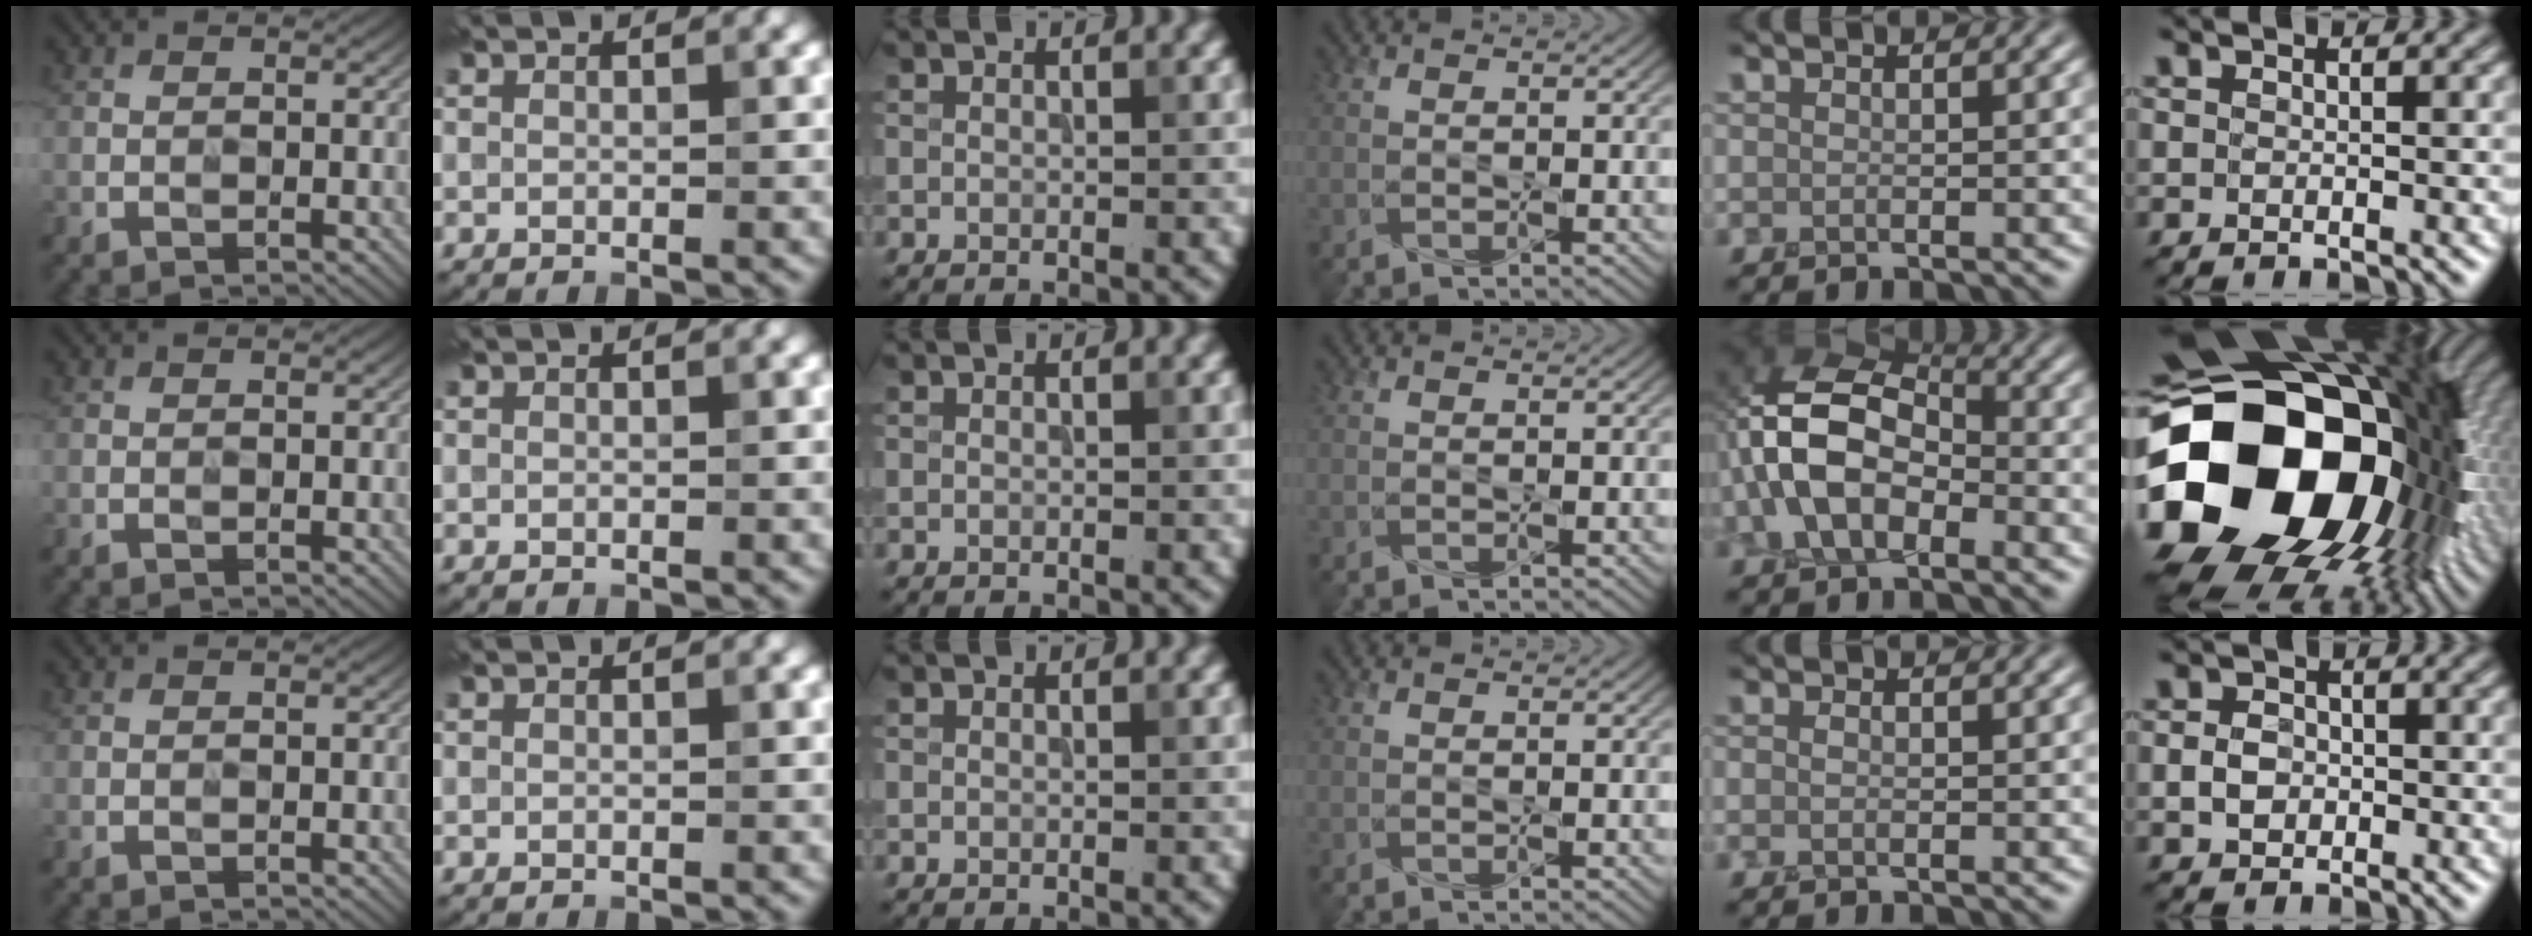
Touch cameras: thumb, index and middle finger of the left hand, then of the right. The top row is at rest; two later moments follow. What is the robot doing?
{"motion": "press", "object": "button"}